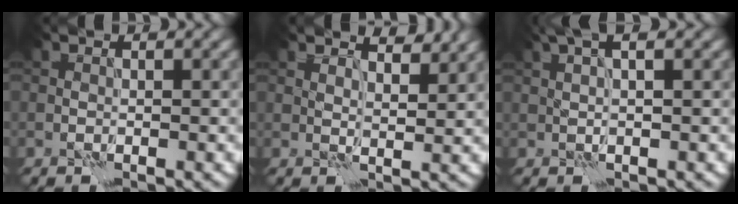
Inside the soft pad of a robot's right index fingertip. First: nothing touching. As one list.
[{"total": 3.3, "force": [2.8, 0.7, 1.6], "torque": [-0.021, -0.007, 0.035]}, {"total": 3.6, "force": [2.0, 1.1, 2.8], "torque": [-0.034, 0.012, 0.016]}]